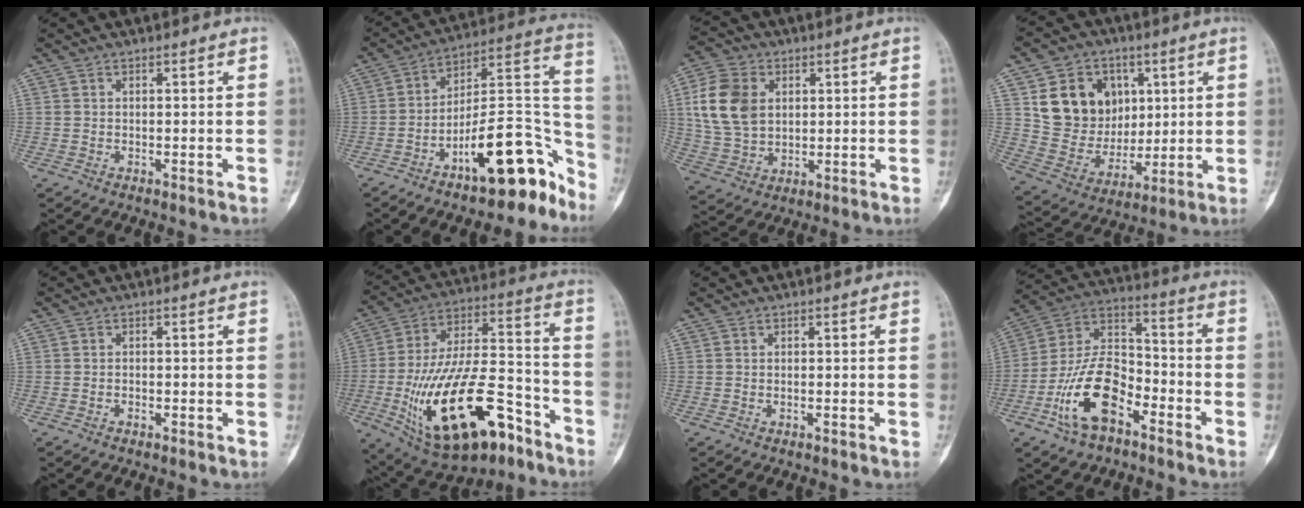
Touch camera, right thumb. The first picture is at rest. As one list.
[{"total": 18.9, "force": [-11.4, 6.8, 13.5], "torque": [-0.145, 0.120, -0.181]}, {"total": 12.7, "force": [2.8, 9.3, 8.2], "torque": [-0.150, -0.002, 0.058]}, {"total": 16.1, "force": [5.0, 13.3, 7.5], "torque": [-0.084, -0.012, 0.106]}, {"total": 0.7, "force": [-0.4, 0.4, 0.4], "torque": [-0.007, 0.006, -0.008]}, {"total": 27.1, "force": [-12.1, 12.3, 20.9], "torque": [-0.390, 0.063, -0.188]}, {"total": 0.0}, {"total": 15.7, "force": [-7.6, 8.3, 11.0], "torque": [-0.195, 0.061, -0.149]}]